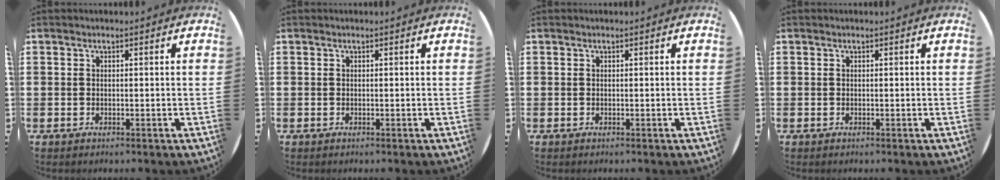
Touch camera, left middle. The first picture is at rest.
{"total": 0.0}
{"total": 0.0}
{"total": 0.0}